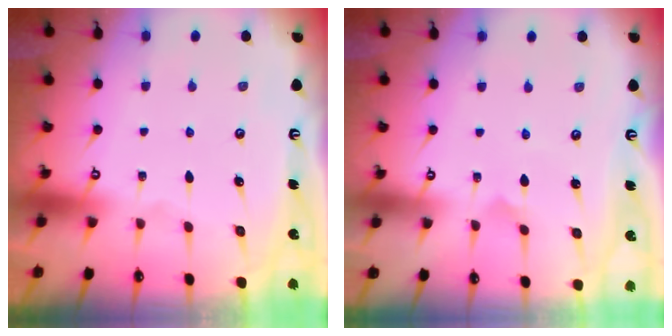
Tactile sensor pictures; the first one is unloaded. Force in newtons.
{"total": 1.3, "press": 1.3, "slide": 0.1}